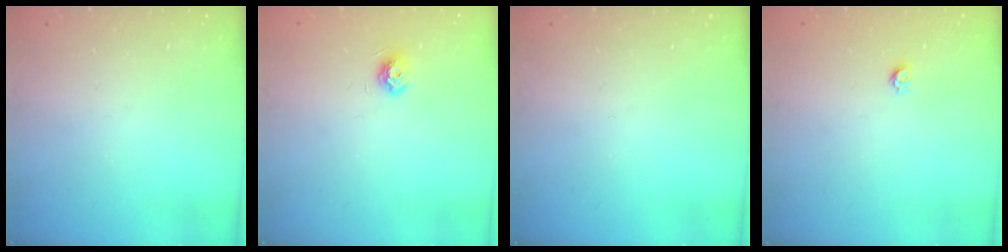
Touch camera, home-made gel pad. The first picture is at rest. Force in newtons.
{"total": 7.6, "press": 7.5, "slide": 1.1}
{"total": 0.0}
{"total": 3.4, "press": 3.4, "slide": 0.2}